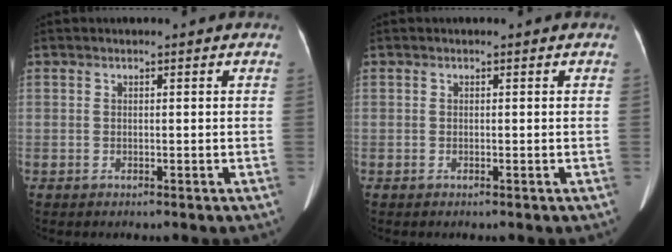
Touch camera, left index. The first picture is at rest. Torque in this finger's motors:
{"motor_torque": [0.04, 0.07, 0.00, 0.02]}